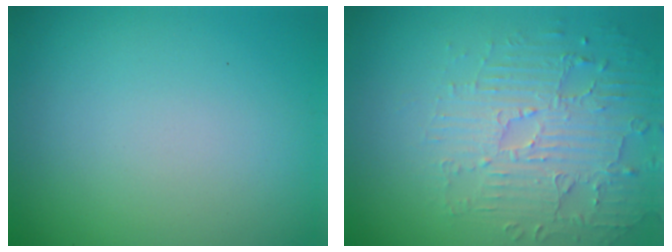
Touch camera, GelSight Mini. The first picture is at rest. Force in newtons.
{"total": 4.7, "press": 3.7, "slide": 2.9}